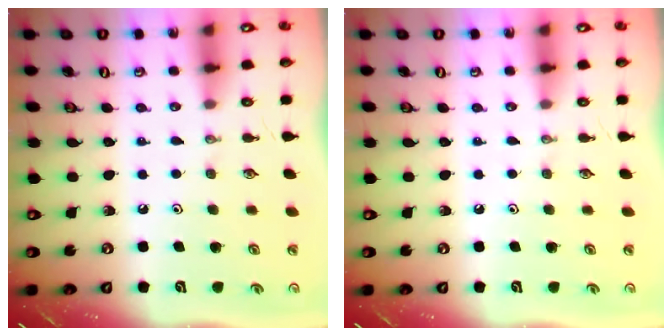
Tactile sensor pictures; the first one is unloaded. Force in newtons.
{"total": 0.0}